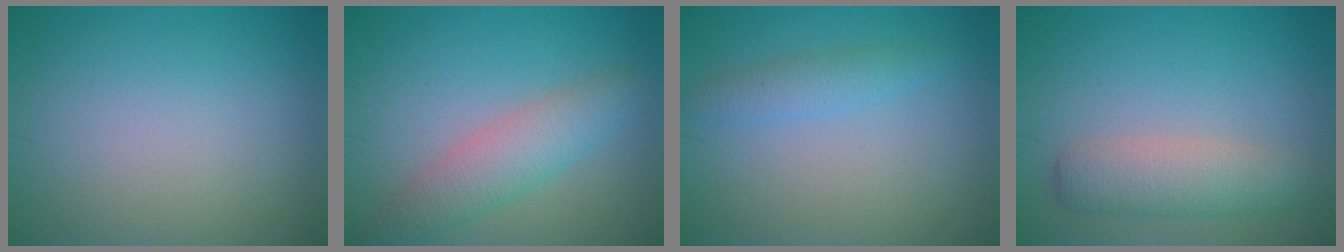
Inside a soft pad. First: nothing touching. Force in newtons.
{"total": 4.0, "press": 4.0, "slide": 0.1}
{"total": 2.0, "press": 1.9, "slide": 0.2}
{"total": 3.8, "press": 3.8, "slide": 0.1}